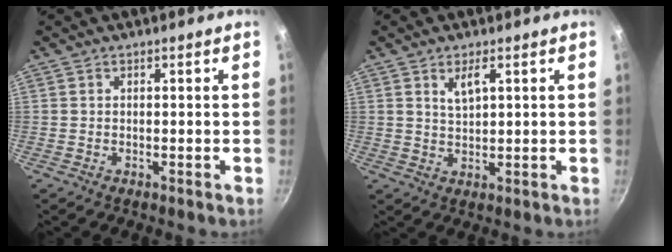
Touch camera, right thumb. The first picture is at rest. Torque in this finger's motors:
{"motor_torque": [-0.84, 0.86, -0.09, 0.19, 0.15]}